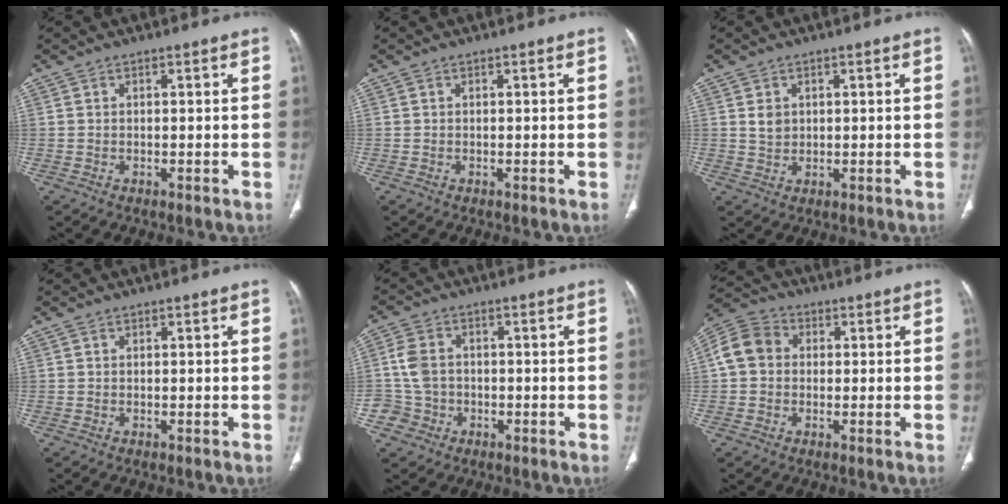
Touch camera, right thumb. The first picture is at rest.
{"total": 0.0}
{"total": 2.7, "force": [0.8, 2.2, 1.4], "torque": [-0.015, -0.006, 0.019]}
{"total": 0.0}
{"total": 5.6, "force": [-0.9, 5.1, 2.0], "torque": [-0.026, 0.018, -0.018]}
{"total": 7.6, "force": [0.6, 6.5, 4.0], "torque": [-0.071, 0.023, -0.001]}